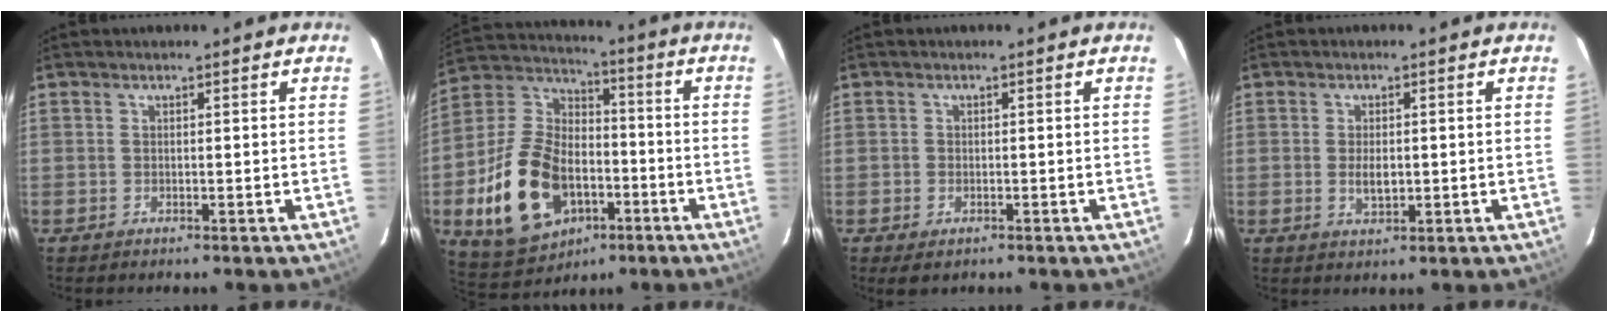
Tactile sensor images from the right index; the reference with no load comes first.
{"total": 19.8, "force": [-6.6, 12.9, 13.5], "torque": [-0.297, 0.013, -0.095]}
{"total": 2.5, "force": [-1.3, 1.7, 1.3], "torque": [-0.023, -0.005, -0.019]}
{"total": 3.2, "force": [-0.4, 1.7, 2.8], "torque": [-0.050, -0.005, -0.004]}